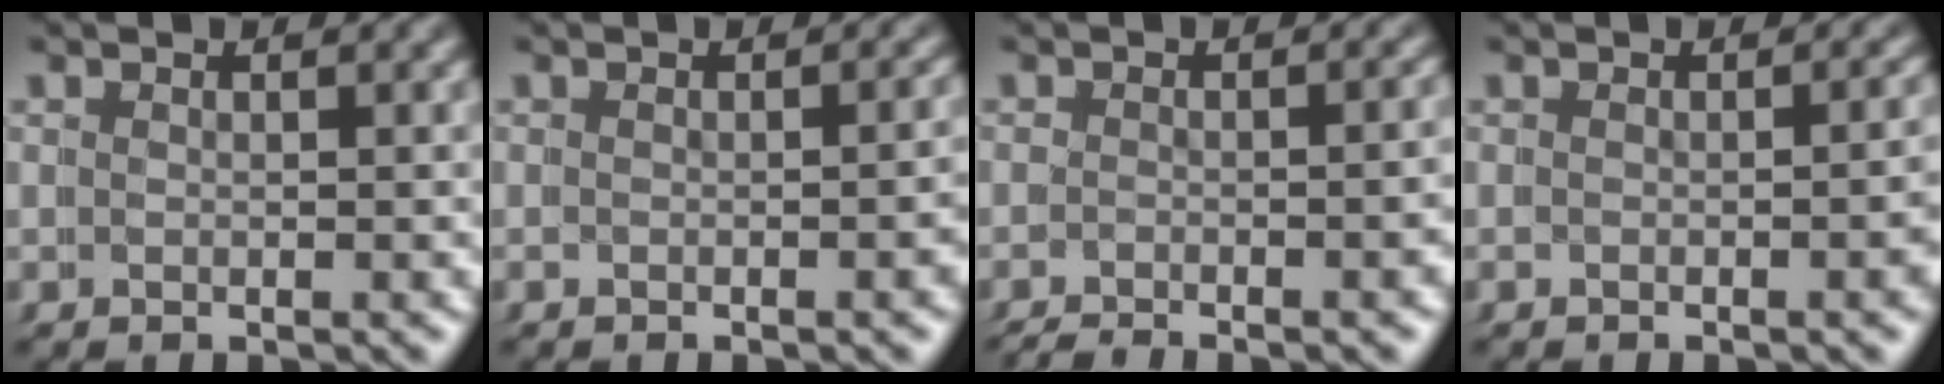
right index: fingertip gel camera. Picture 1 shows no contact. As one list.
[{"total": 1.7, "force": [-0.6, 0.0, 1.6], "torque": [-0.006, 0.009, -0.013]}, {"total": 2.5, "force": [-2.2, 0.1, 1.2], "torque": [-0.007, 0.000, -0.038]}, {"total": 2.3, "force": [-0.5, 0.1, 2.2], "torque": [-0.014, 0.009, -0.013]}]